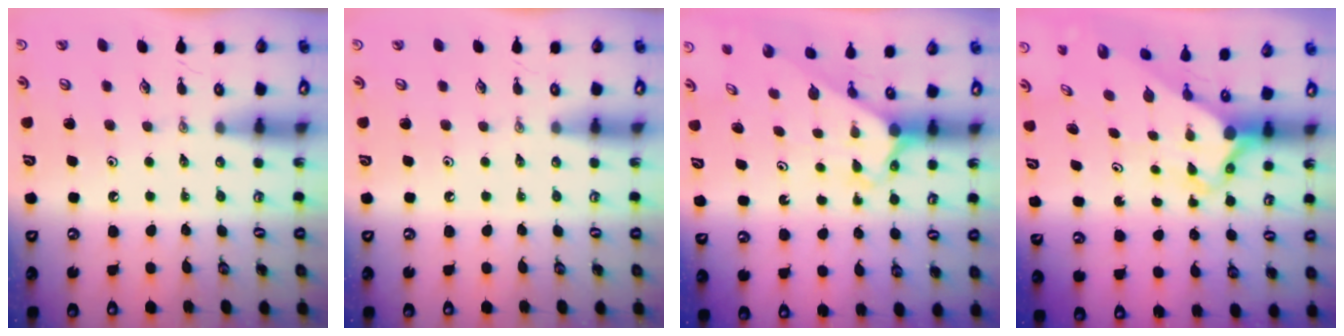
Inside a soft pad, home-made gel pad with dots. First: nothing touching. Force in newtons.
{"total": 0.0}
{"total": 2.3, "press": 2.3, "slide": 0.2}
{"total": 3.6, "press": 3.6, "slide": 0.3}